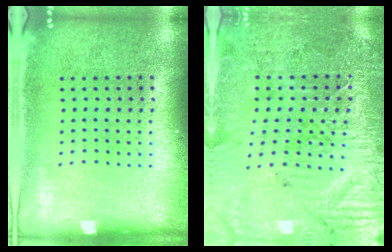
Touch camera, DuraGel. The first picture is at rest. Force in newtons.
{"total": 3.4, "press": 3.4, "slide": 0.6}